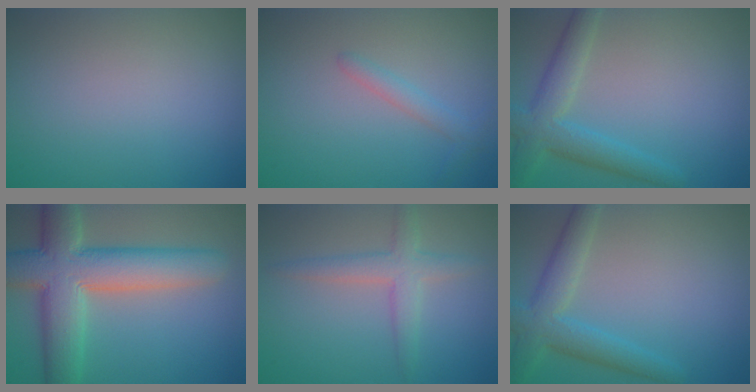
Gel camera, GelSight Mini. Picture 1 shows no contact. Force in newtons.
{"total": 1.5, "press": 1.5, "slide": 0.1}
{"total": 4.4, "press": 4.4, "slide": 0.2}
{"total": 10.0, "press": 10.0, "slide": 0.4}
{"total": 3.0, "press": 3.0, "slide": 0.1}
{"total": 4.4, "press": 4.4, "slide": 0.2}